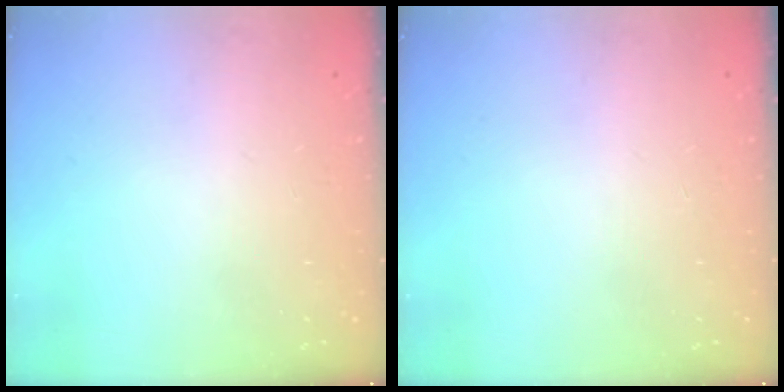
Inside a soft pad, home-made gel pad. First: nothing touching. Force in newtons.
{"total": 0.0}